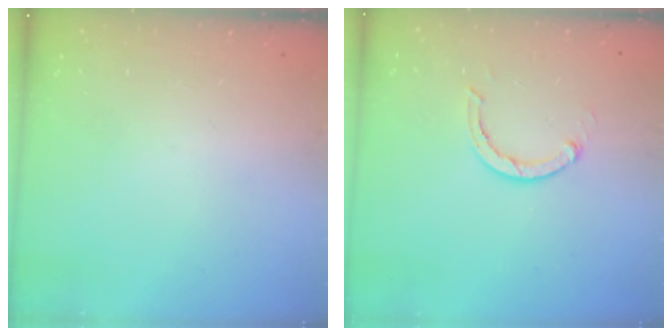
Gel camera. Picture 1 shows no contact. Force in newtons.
{"total": 2.9, "press": 2.8, "slide": 0.5}